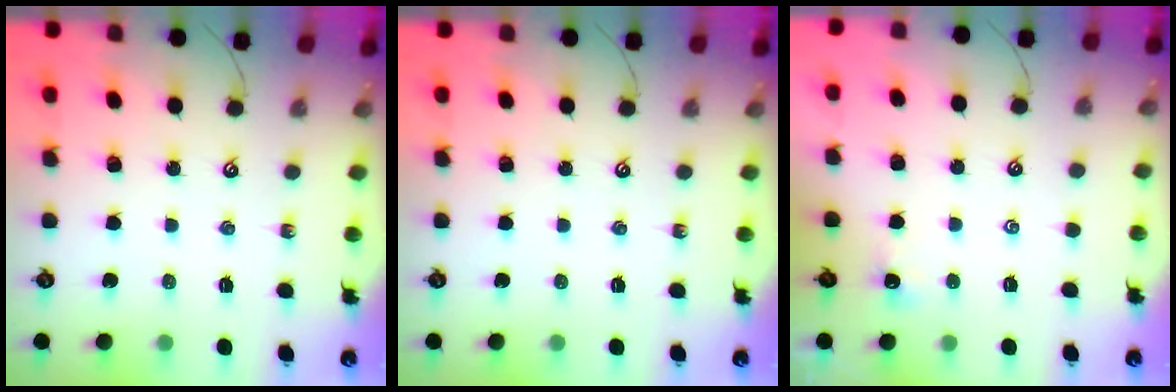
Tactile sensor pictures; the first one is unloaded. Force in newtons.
{"total": 0.0}
{"total": 2.0, "press": 2.0, "slide": 0.2}